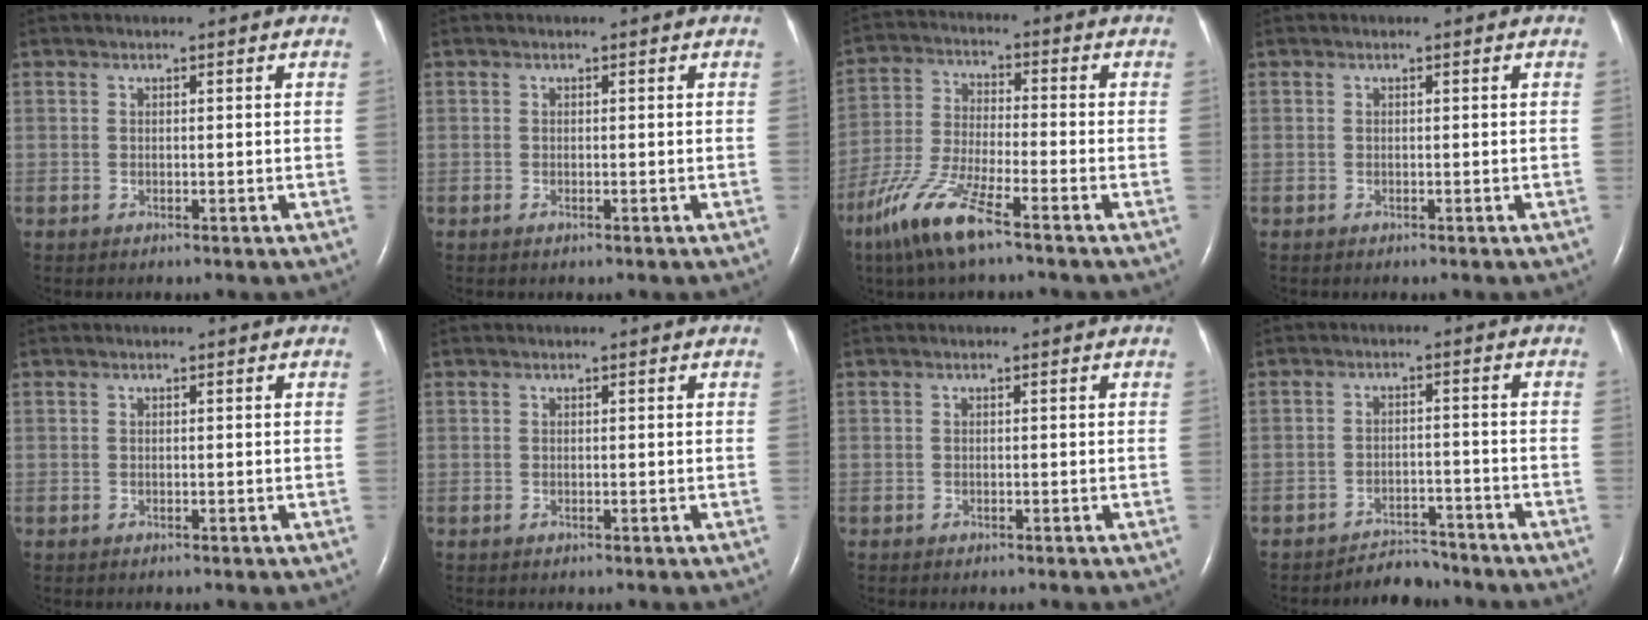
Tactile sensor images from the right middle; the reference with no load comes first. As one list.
[{"total": 0.0}, {"total": 10.5, "force": [-6.8, 1.2, 7.9], "torque": [-0.178, -0.023, -0.137]}, {"total": 0.0}, {"total": 0.0}, {"total": 0.0}, {"total": 0.0}, {"total": 4.1, "force": [-4.0, 0.8, -0.6], "torque": [0.008, 0.000, -0.061]}]